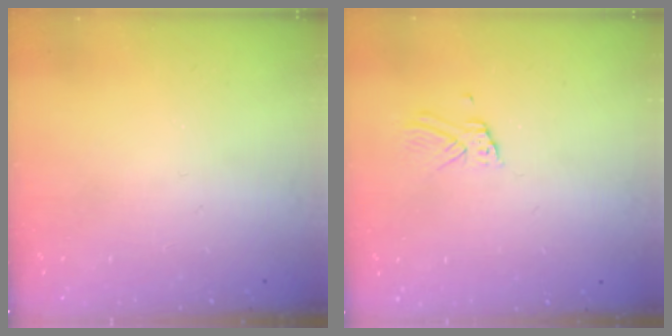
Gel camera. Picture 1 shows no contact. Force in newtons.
{"total": 2.9, "press": 2.9, "slide": 0.1}